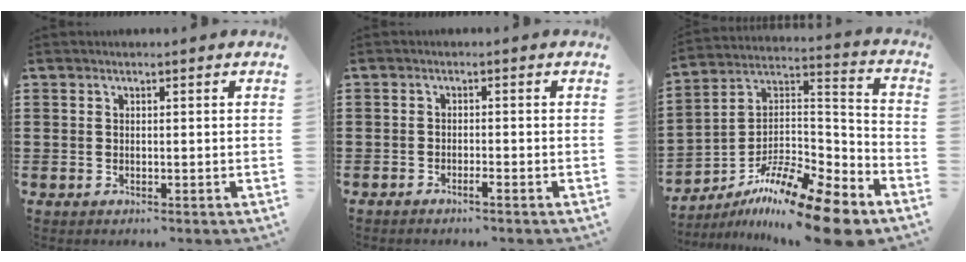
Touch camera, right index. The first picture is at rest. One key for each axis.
{"total": 1.2, "fx": -1.1, "fy": 0.0, "fz": 0.5, "tx": -0.009, "ty": 0.000, "tz": -0.022}
{"total": 13.2, "fx": -10.5, "fy": 2.6, "fz": 7.7, "tx": -0.134, "ty": 0.027, "tz": -0.197}